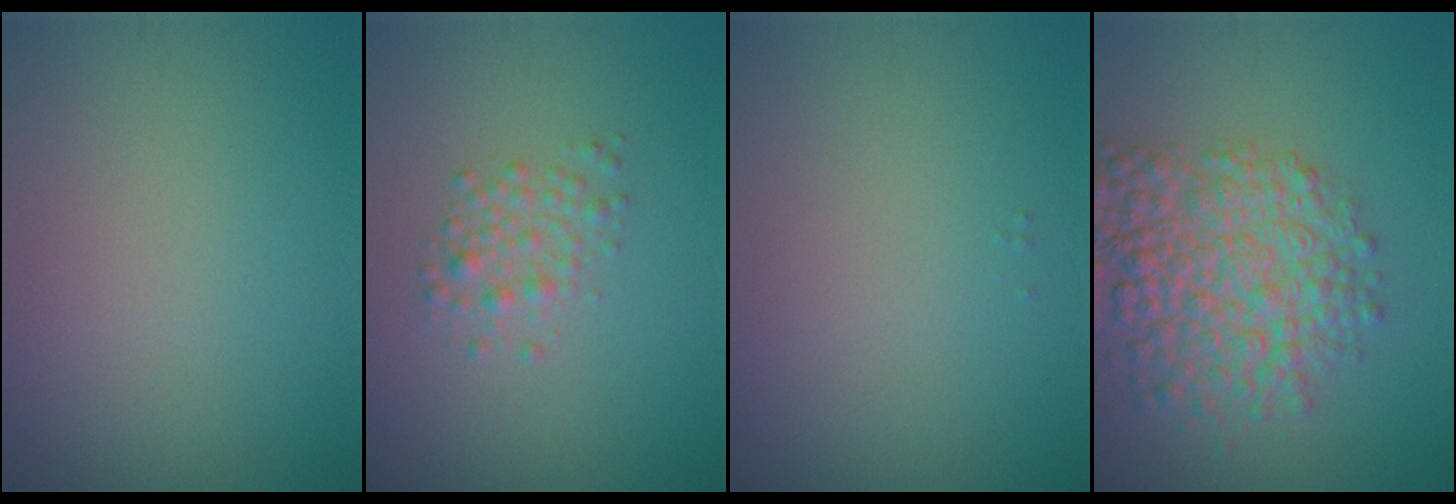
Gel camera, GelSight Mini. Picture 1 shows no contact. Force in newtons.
{"total": 1.9, "press": 1.9, "slide": 0.0}
{"total": 0.0}
{"total": 6.8, "press": 6.8, "slide": 0.3}